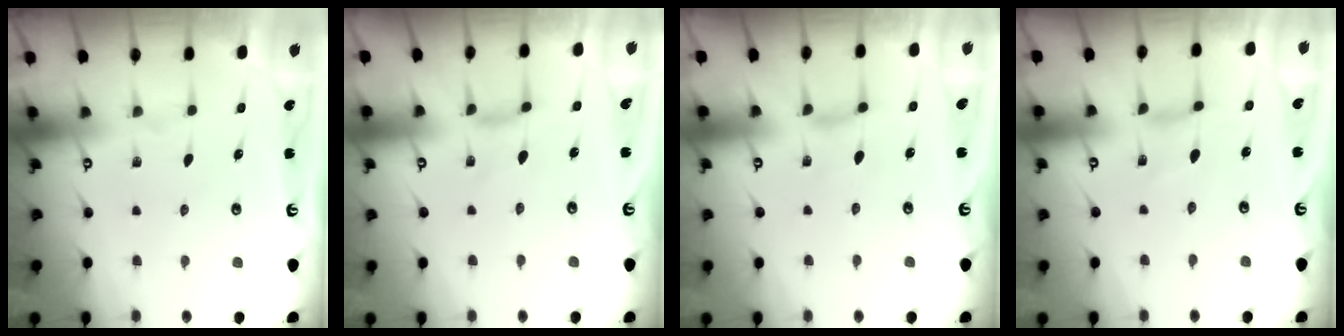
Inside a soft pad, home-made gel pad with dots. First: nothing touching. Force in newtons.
{"total": 0.0}
{"total": 1.1, "press": 1.1, "slide": 0.3}
{"total": 0.6, "press": 0.5, "slide": 0.2}